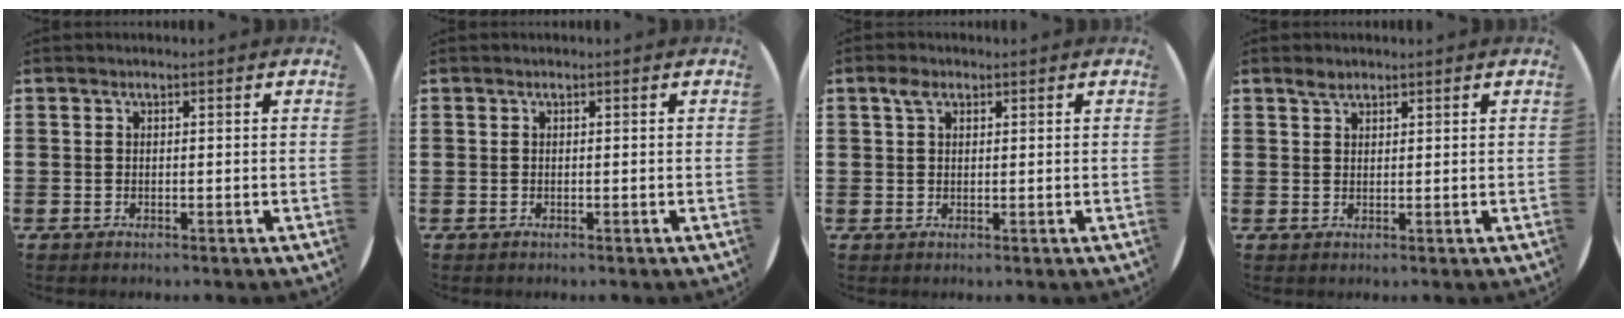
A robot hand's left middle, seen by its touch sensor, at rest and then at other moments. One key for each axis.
{"total": 0.0}
{"total": 2.0, "fx": 1.2, "fy": 1.2, "fz": 1.1, "tx": -0.016, "ty": 0.002, "tz": 0.020}
{"total": 1.6, "fx": 1.4, "fy": 0.7, "fz": 0.6, "tx": -0.005, "ty": 0.000, "tz": 0.024}